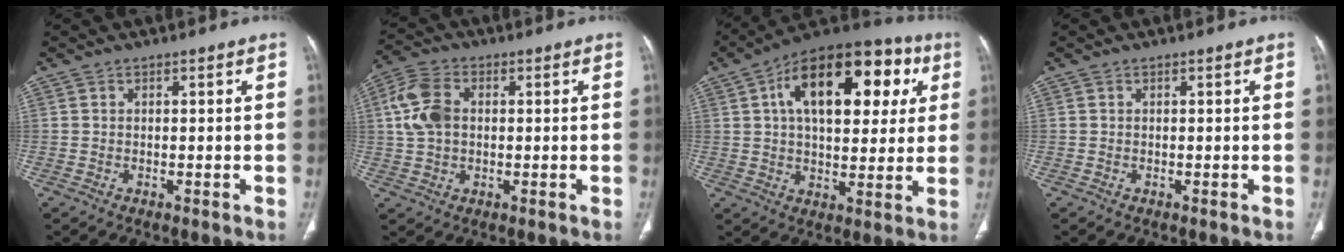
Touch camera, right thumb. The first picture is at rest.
{"total": 8.8, "force": [1.2, 6.0, 6.4], "torque": [-0.138, 0.014, 0.024]}
{"total": 23.9, "force": [7.2, 12.6, 19.0], "torque": [-0.250, 0.022, 0.102]}
{"total": 0.0}